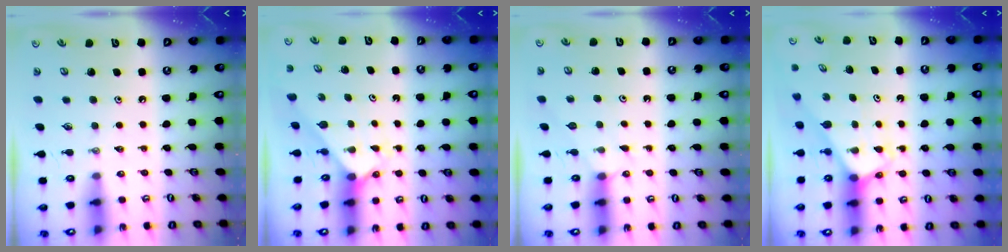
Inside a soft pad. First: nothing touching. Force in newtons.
{"total": 2.1, "press": 2.1, "slide": 0.3}
{"total": 3.2, "press": 3.2, "slide": 0.4}
{"total": 3.3, "press": 3.3, "slide": 0.2}